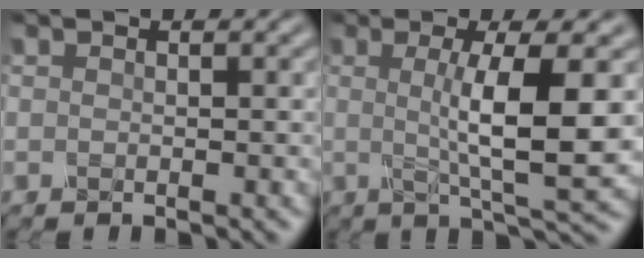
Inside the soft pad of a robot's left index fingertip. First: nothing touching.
{"total": 7.6, "force": [0.5, 1.4, 7.5], "torque": [-0.111, -0.002, 0.009]}